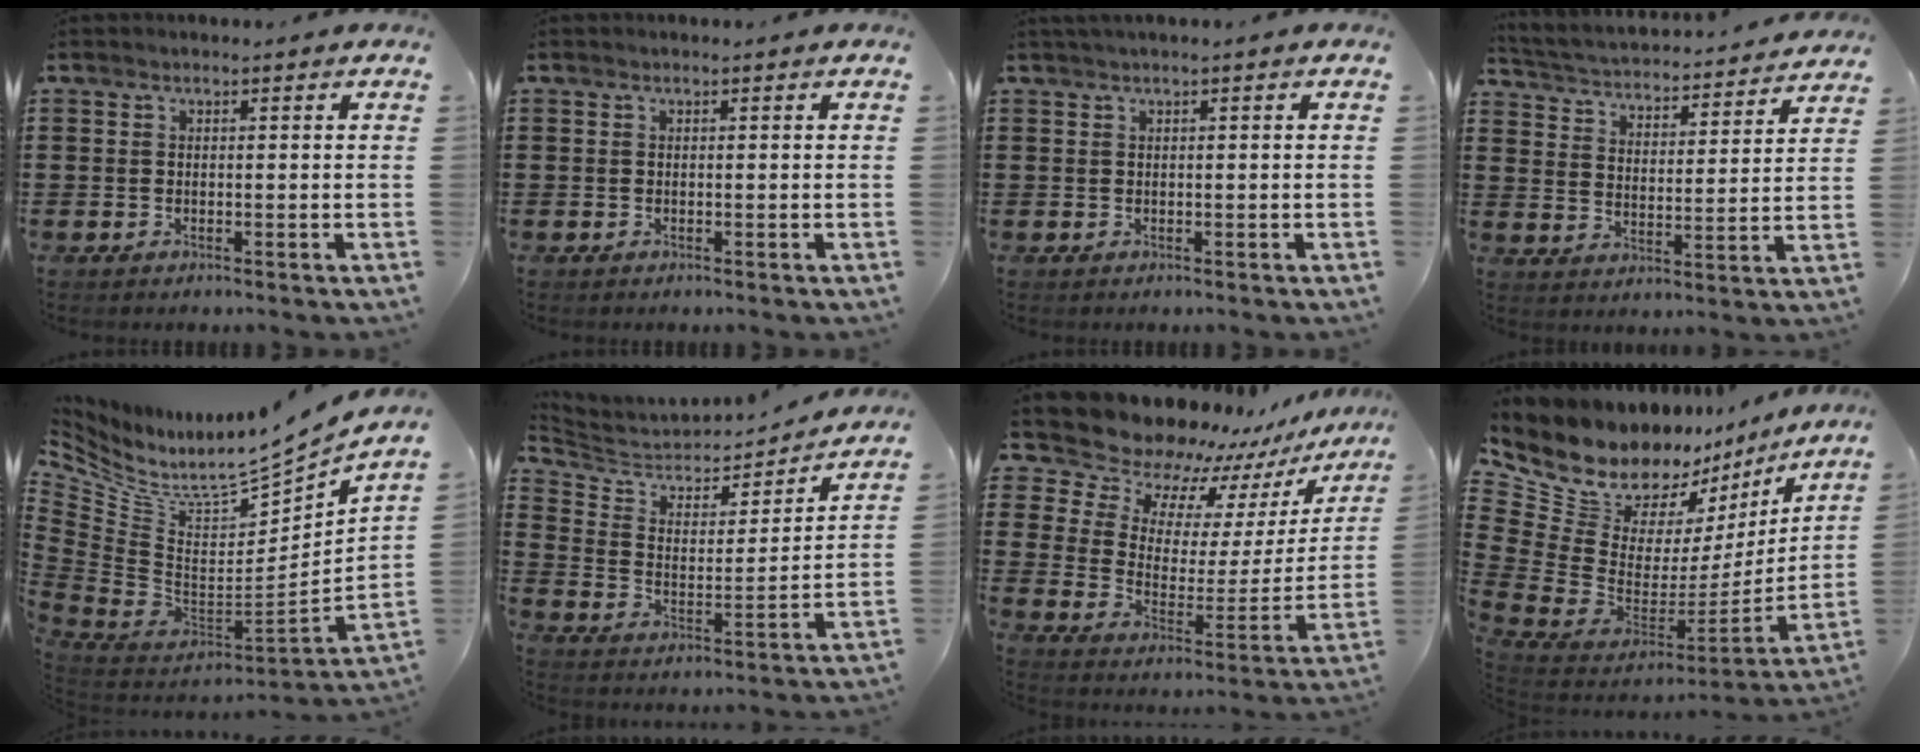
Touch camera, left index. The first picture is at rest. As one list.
[{"total": 0.0}, {"total": 0.6, "force": [0.2, -0.1, 0.5], "torque": [-0.009, -0.004, 0.006]}, {"total": 3.0, "force": [3.0, 0.0, 0.2], "torque": [-0.025, -0.032, 0.041]}, {"total": 7.3, "force": [5.1, 2.3, 4.6], "torque": [-0.106, -0.060, 0.080]}, {"total": 4.6, "force": [4.1, 1.8, 0.8], "torque": [-0.047, -0.031, 0.064]}, {"total": 10.3, "force": [9.9, 2.6, 0.3], "torque": [-0.059, -0.096, 0.172]}, {"total": 12.0, "force": [9.2, 6.6, 4.1], "torque": [-0.123, -0.090, 0.164]}]